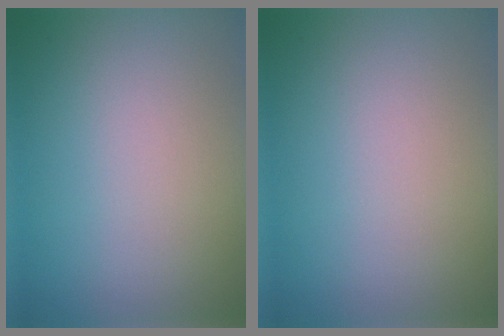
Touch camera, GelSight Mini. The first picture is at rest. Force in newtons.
{"total": 0.0}